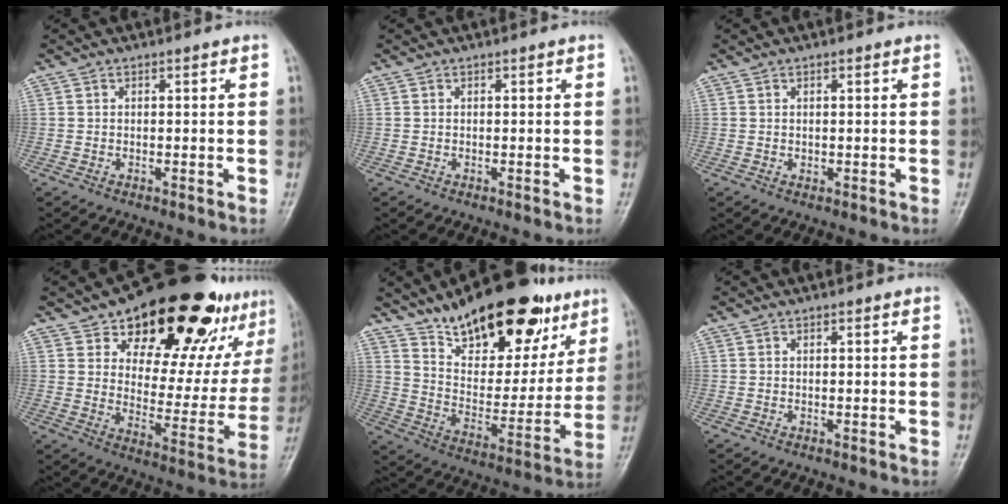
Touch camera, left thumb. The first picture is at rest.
{"total": 0.0}
{"total": 0.8, "force": [0.3, 0.5, 0.6], "torque": [-0.005, -0.001, 0.006]}
{"total": 28.6, "force": [18.4, 13.1, 17.5], "torque": [-0.208, -0.071, 0.262]}
{"total": 23.9, "force": [15.9, 9.8, 15.0], "torque": [-0.189, -0.061, 0.260]}
{"total": 0.0}